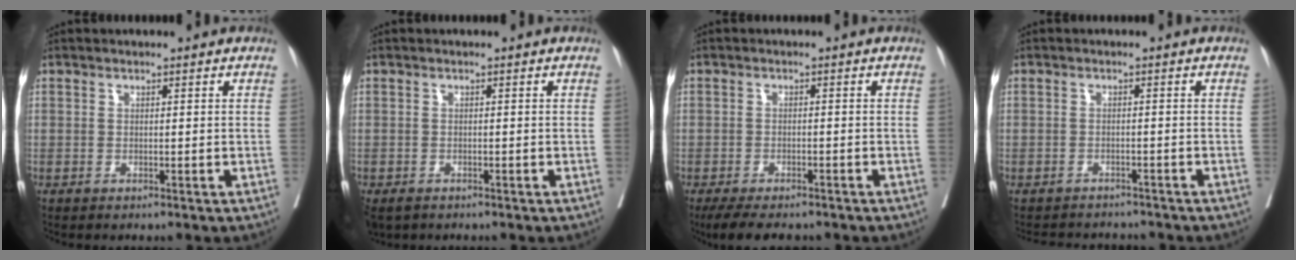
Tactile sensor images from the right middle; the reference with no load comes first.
{"total": 3.6, "force": [-2.6, 2.1, 1.3], "torque": [-0.026, -0.006, -0.042]}
{"total": 7.7, "force": [-6.5, 2.2, 3.6], "torque": [-0.049, -0.009, -0.096]}
{"total": 6.4, "force": [-6.2, 1.3, 0.5], "torque": [-0.006, 0.003, -0.080]}